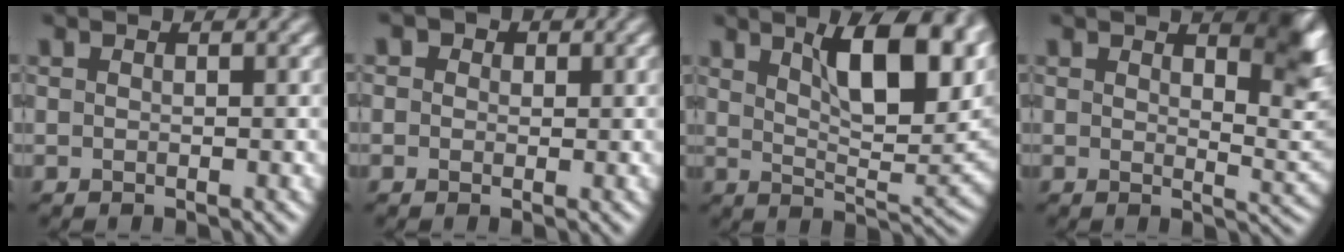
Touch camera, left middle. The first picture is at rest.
{"total": 3.1, "force": [1.4, 2.5, 1.1], "torque": [0.006, 0.022, -0.016]}
{"total": 10.6, "force": [5.5, 3.0, 8.6], "torque": [-0.119, 0.014, 0.088]}
{"total": 4.3, "force": [2.4, 1.2, 3.3], "torque": [-0.035, -0.004, 0.037]}